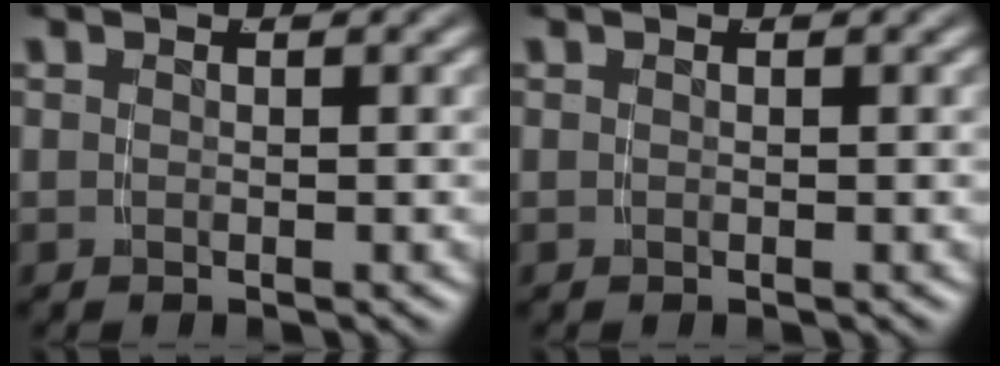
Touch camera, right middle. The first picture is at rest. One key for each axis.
{"total": 0.0}